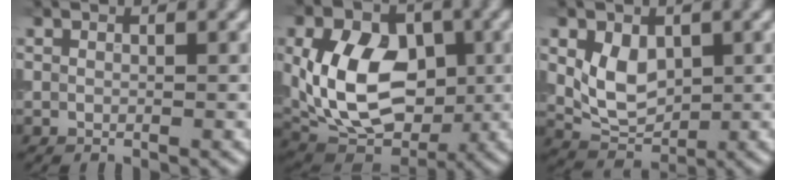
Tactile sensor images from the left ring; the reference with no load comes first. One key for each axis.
{"total": 11.1, "fx": 0.4, "fy": 7.6, "fz": 8.1, "tx": -0.157, "ty": -0.008, "tz": 0.005}
{"total": 4.3, "fx": 0.8, "fy": 3.0, "fz": 2.9, "tx": -0.058, "ty": -0.004, "tz": 0.017}